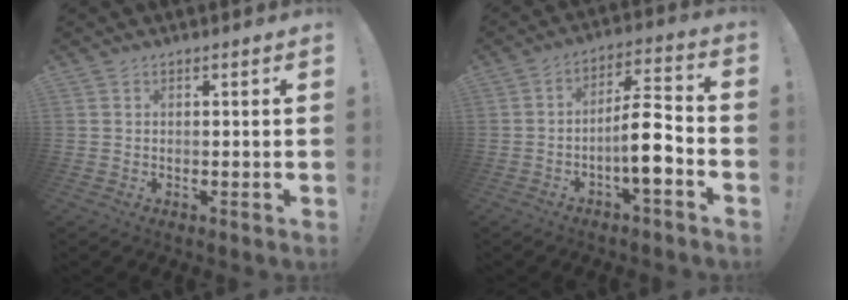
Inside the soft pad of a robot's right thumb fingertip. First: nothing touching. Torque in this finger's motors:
{"motor_torque": [1.98, 1.99, 2.25, -0.52, 0.74]}